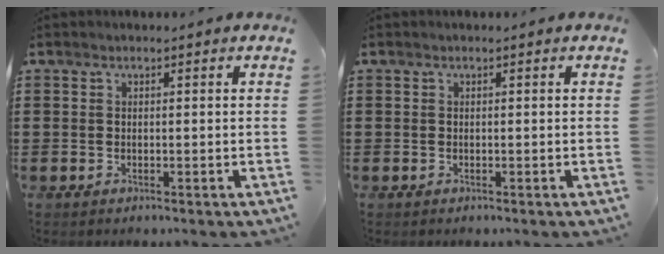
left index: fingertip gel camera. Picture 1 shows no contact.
{"total": 0.0}